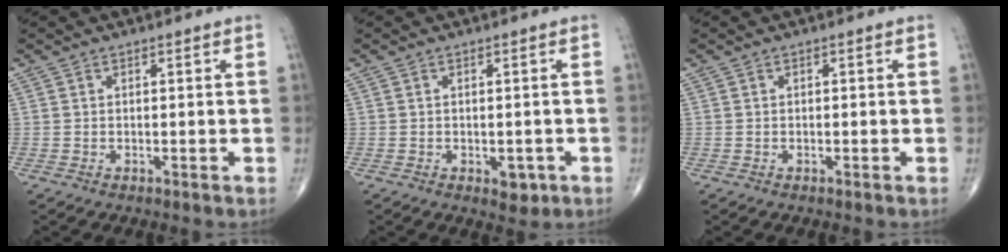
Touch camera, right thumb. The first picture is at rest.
{"total": 2.9, "force": [-1.1, 1.7, 2.0], "torque": [-0.010, 0.000, -0.008]}
{"total": 0.0}